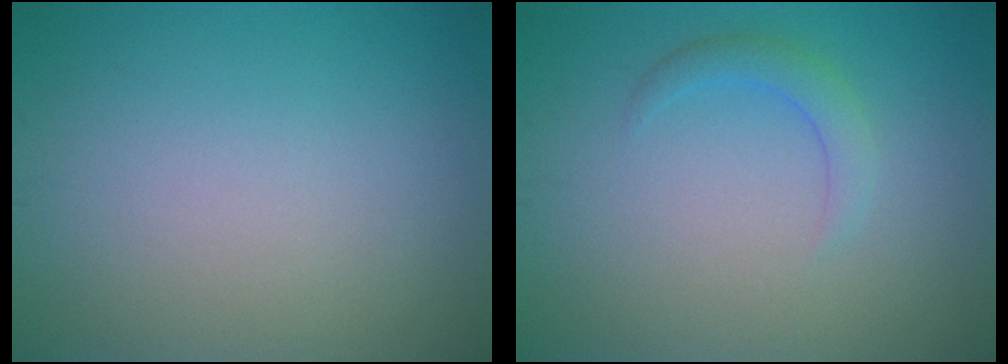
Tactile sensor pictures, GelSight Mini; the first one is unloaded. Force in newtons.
{"total": 1.8, "press": 1.8, "slide": 0.2}